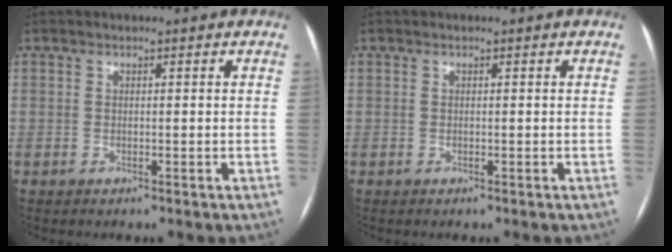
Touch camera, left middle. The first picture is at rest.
{"total": 0.0}